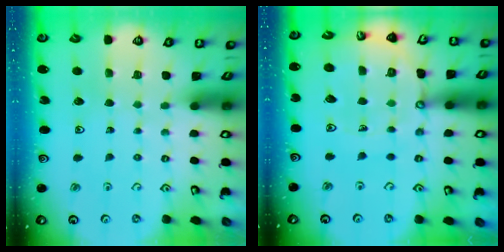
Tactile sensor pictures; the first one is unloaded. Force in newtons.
{"total": 12.9, "press": 12.8, "slide": 1.6}